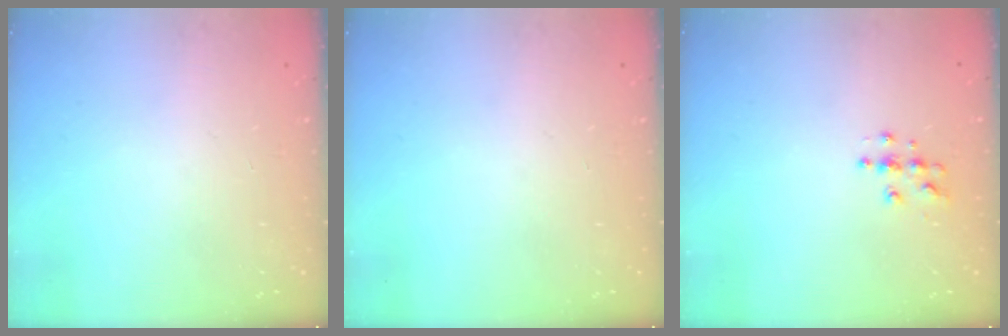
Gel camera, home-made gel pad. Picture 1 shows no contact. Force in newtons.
{"total": 0.0}
{"total": 4.3, "press": 4.3, "slide": 0.4}